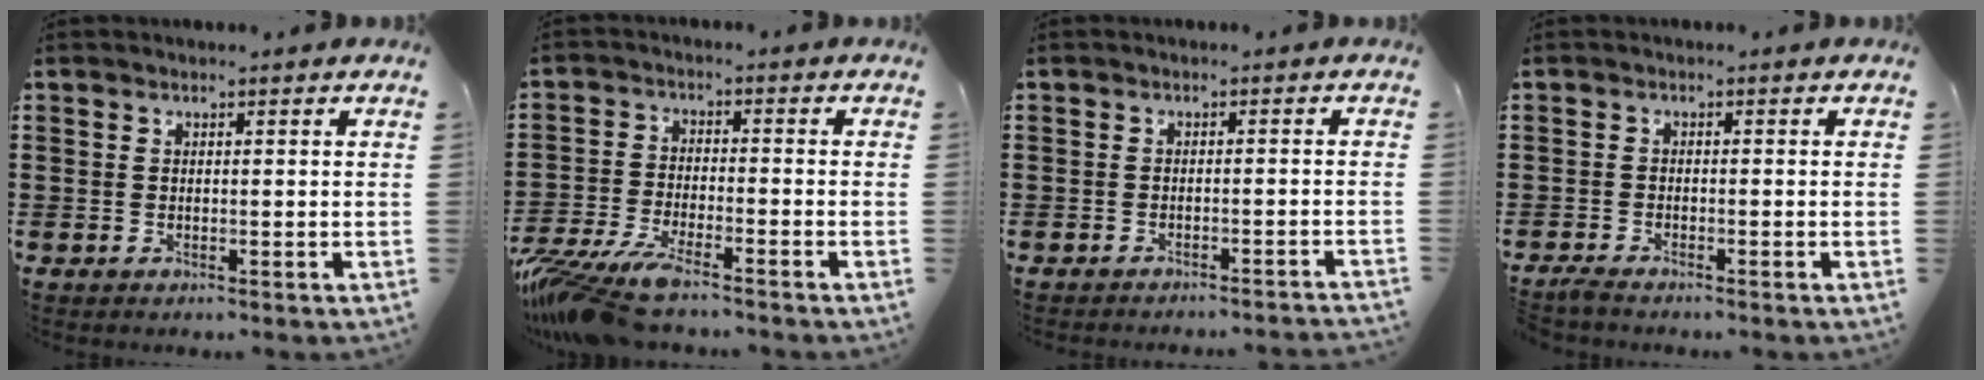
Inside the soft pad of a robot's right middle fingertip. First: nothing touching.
{"total": 8.0, "force": [-6.8, 1.3, 4.0], "torque": [-0.102, -0.007, -0.135]}
{"total": 1.5, "force": [-1.4, -0.3, 0.2], "torque": [-0.005, 0.004, -0.029]}
{"total": 1.4, "force": [-1.3, 0.0, 0.7], "torque": [-0.020, -0.004, -0.026]}